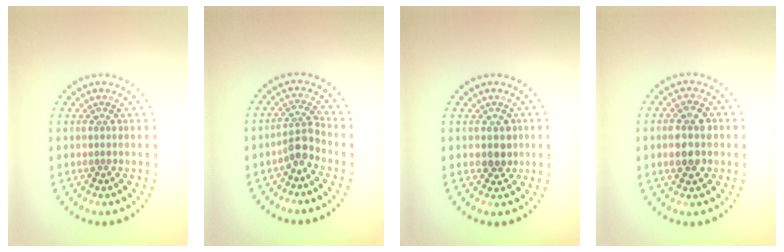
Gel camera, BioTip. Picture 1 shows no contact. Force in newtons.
{"total": 2.4, "press": 1.8, "slide": 1.6}
{"total": 1.9, "press": 1.7, "slide": 0.7}
{"total": 3.5, "press": 3.5, "slide": 0.1}